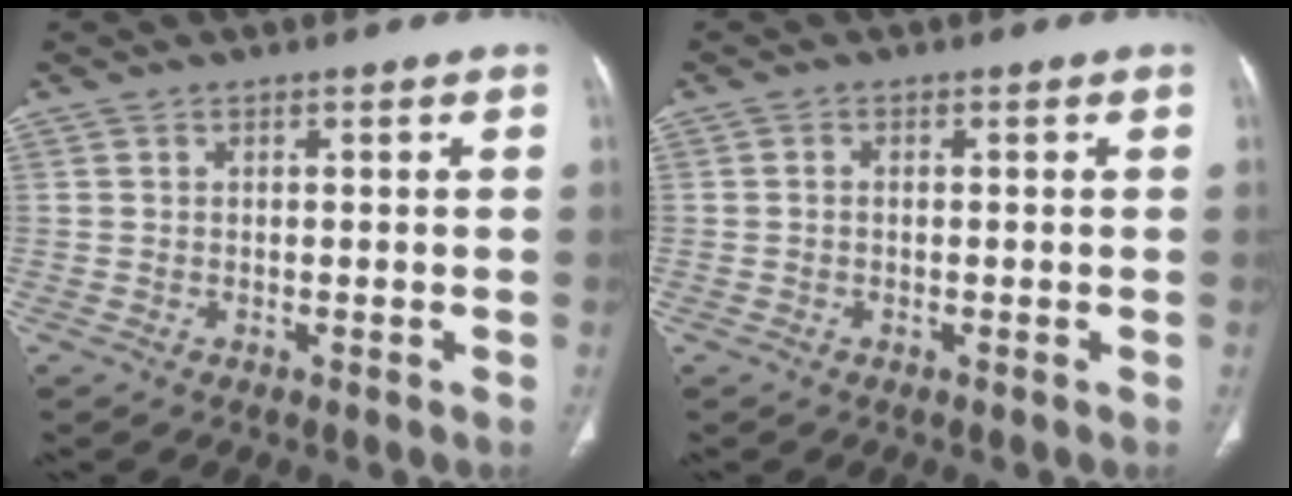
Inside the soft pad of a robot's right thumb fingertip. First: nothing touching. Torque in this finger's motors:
{"motor_torque": [0.03, -0.22, -0.15, 0.44, 0.05]}